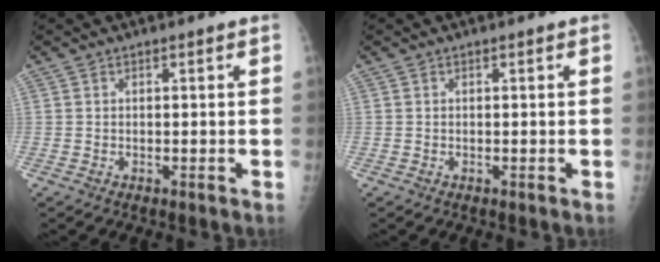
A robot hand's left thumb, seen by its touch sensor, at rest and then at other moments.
{"total": 0.0}